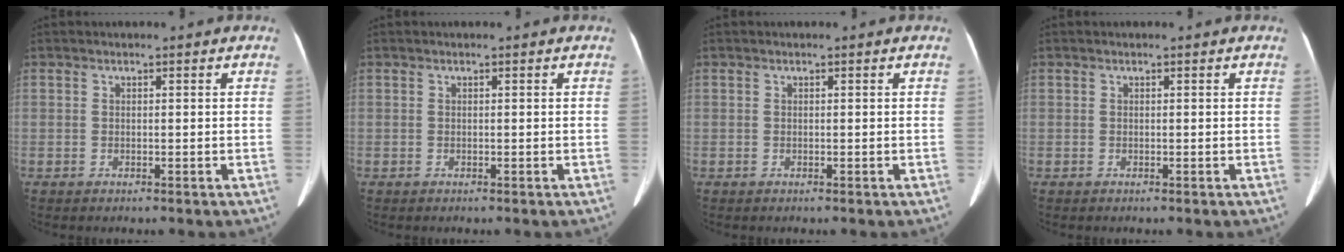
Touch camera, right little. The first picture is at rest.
{"total": 0.0}
{"total": 0.0}
{"total": 0.0}